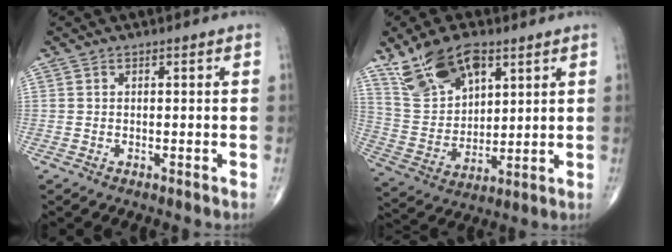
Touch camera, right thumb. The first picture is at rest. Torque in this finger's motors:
{"motor_torque": [-0.08, 0.28, 0.39, 0.47, 0.07]}